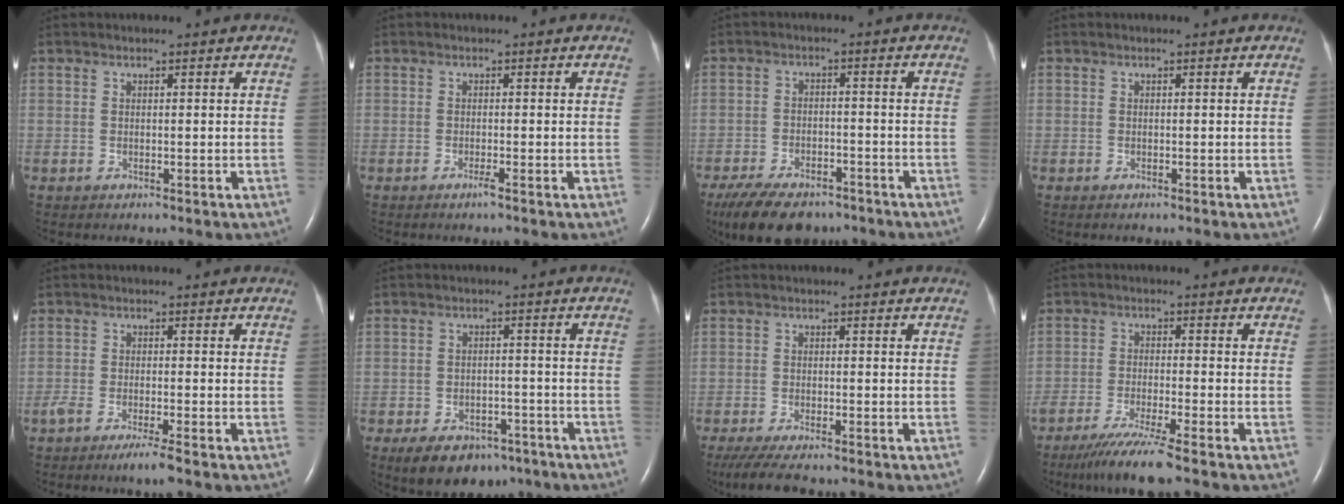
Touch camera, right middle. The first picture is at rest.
{"total": 0.9, "force": [-0.6, -0.2, 0.7], "torque": [-0.014, -0.001, -0.011]}
{"total": 12.2, "force": [-9.2, 5.4, 5.9], "torque": [-0.112, -0.010, -0.143]}
{"total": 0.0}
{"total": 3.7, "force": [-2.5, -0.1, 2.7], "torque": [-0.054, -0.011, -0.047]}
{"total": 9.7, "force": [-6.7, 5.6, 4.3], "torque": [-0.064, 0.008, -0.096]}
{"total": 7.0, "force": [-5.7, 1.0, 4.0], "torque": [-0.068, -0.018, -0.092]}
{"total": 7.5, "force": [-5.7, -0.8, 4.8], "torque": [-0.087, -0.025, -0.102]}